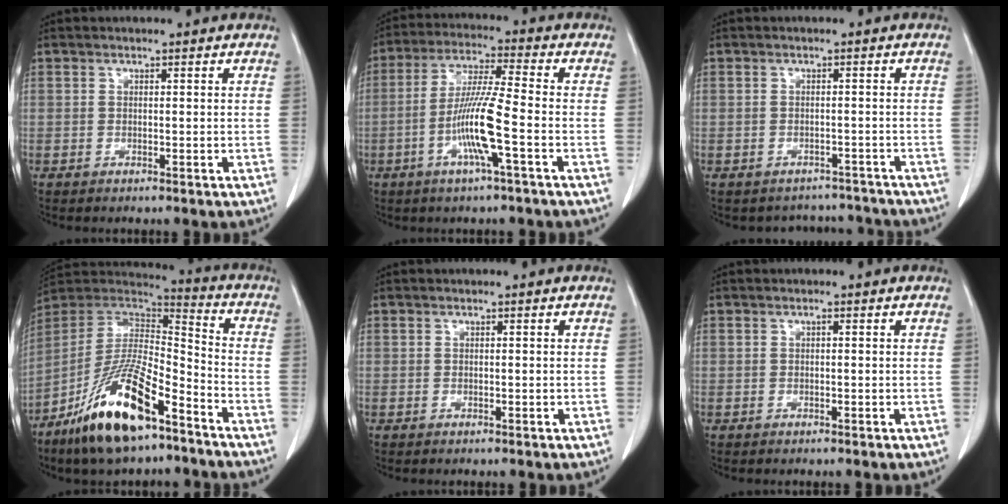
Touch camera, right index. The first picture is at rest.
{"total": 10.0, "force": [-3.1, -0.3, 9.5], "torque": [-0.186, -0.005, -0.063]}
{"total": 5.1, "force": [-4.5, 2.1, -1.0], "torque": [0.018, 0.027, -0.051]}
{"total": 18.4, "force": [-11.6, 4.6, 13.5], "torque": [-0.271, -0.013, -0.212]}
{"total": 0.0}
{"total": 0.0}